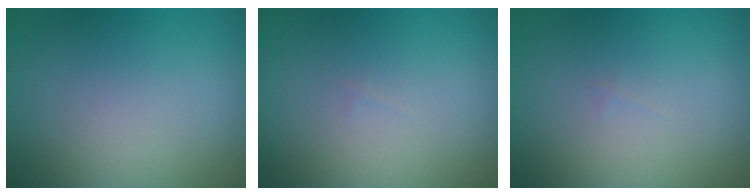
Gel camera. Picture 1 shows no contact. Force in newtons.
{"total": 0.0}
{"total": 0.0}